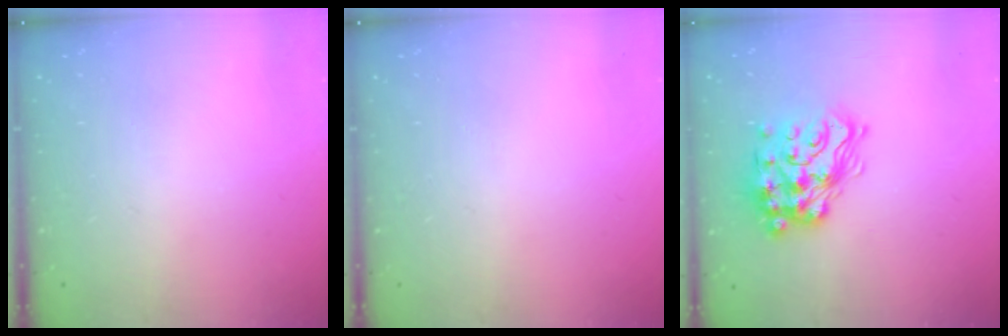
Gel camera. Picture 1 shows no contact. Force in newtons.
{"total": 0.0}
{"total": 17.4, "press": 17.4, "slide": 1.1}